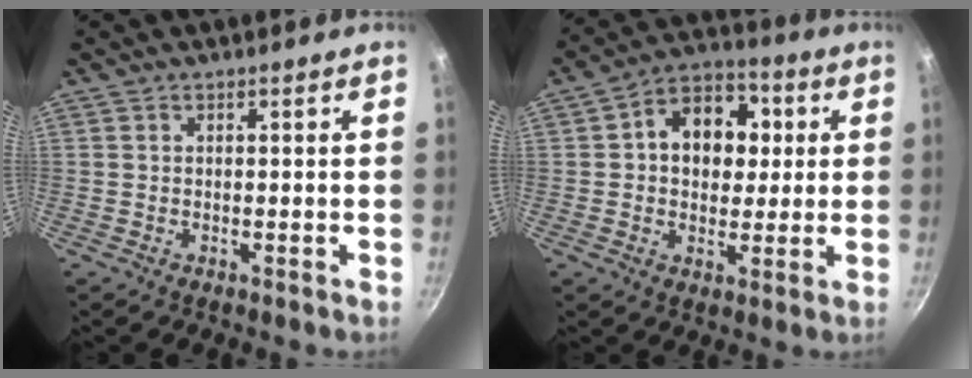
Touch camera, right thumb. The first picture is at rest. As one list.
[{"total": 13.0, "force": [2.2, 9.8, 8.3], "torque": [-0.083, 0.014, 0.019]}]